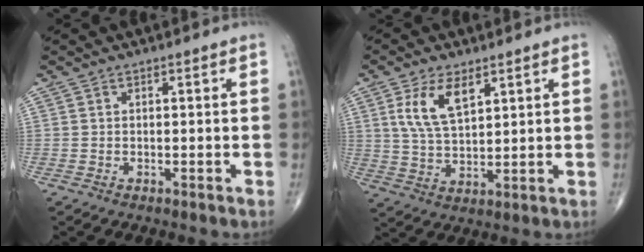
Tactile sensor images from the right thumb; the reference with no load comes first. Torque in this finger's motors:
{"motor_torque": [-0.06, 0.17, 0.26, 0.11, 0.22]}